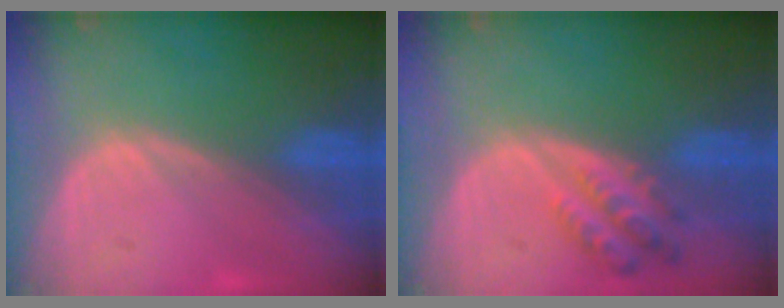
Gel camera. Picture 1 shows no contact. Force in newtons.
{"total": 4.9, "press": 4.9, "slide": 0.4}